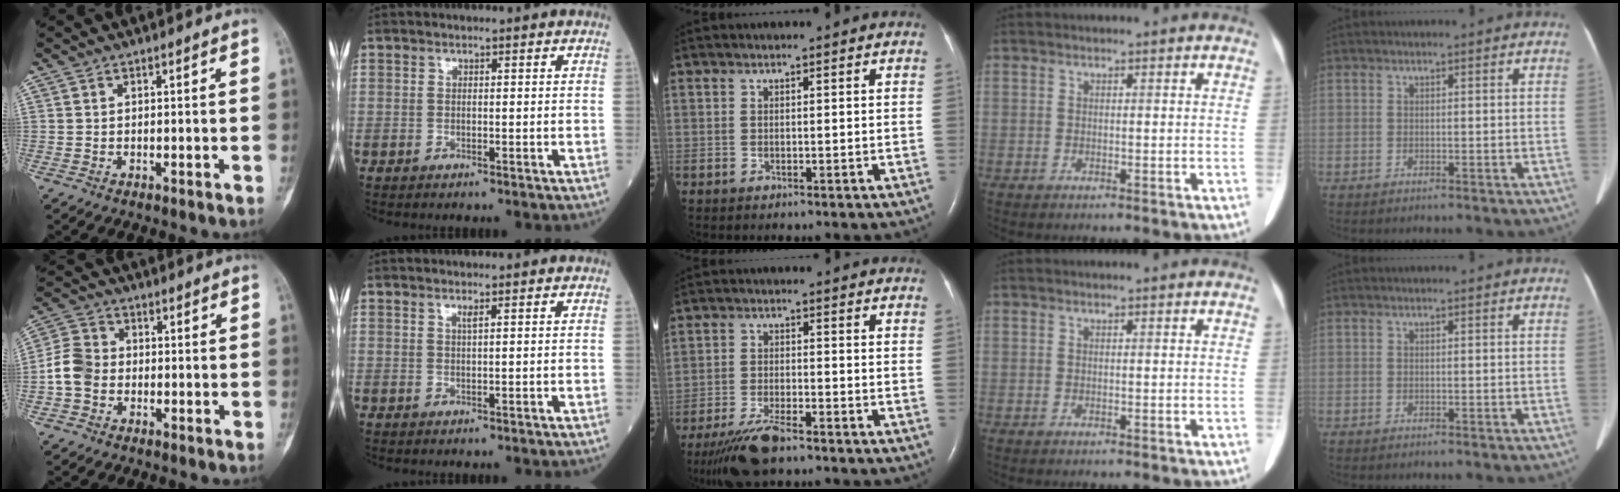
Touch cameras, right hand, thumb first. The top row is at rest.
{"thumb": {"total": 6.6, "force": [-1.5, 5.4, 3.5], "torque": [-0.057, 0.020, -0.041]}, "index": {"total": 0.7, "force": [0.4, -0.1, 0.6], "torque": [-0.016, -0.003, 0.009]}, "middle": {"total": 8.0, "force": [-6.1, 1.3, 4.9], "torque": [-0.098, -0.021, -0.112]}}